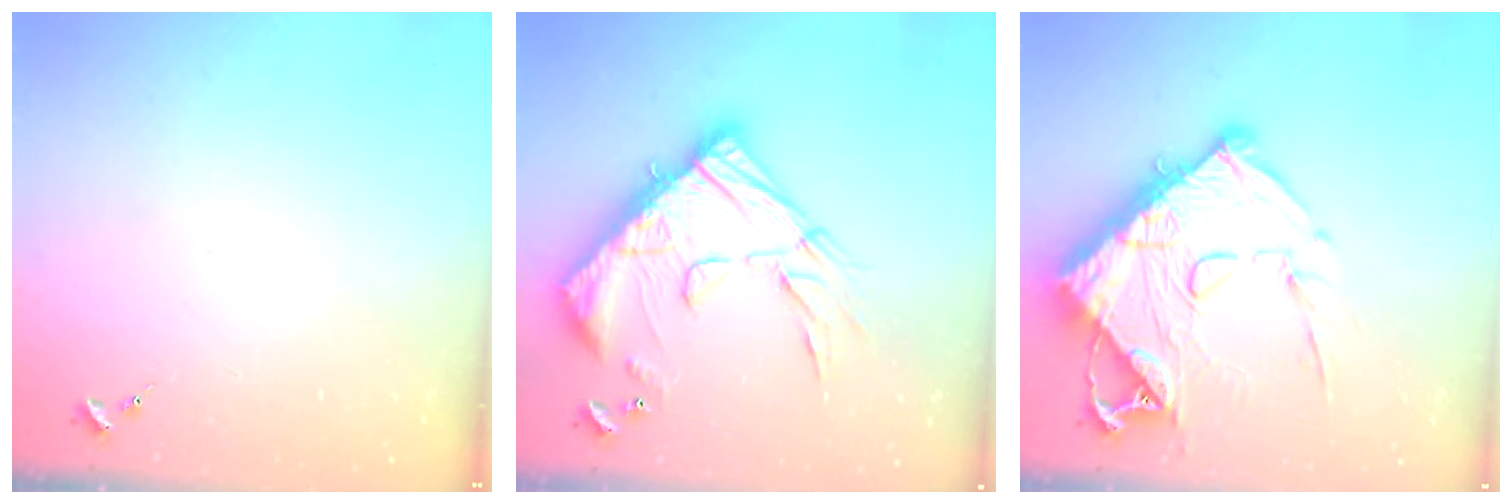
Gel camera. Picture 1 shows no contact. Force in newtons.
{"total": 24.5, "press": 24.4, "slide": 2.2}
{"total": 17.9, "press": 17.8, "slide": 2.0}